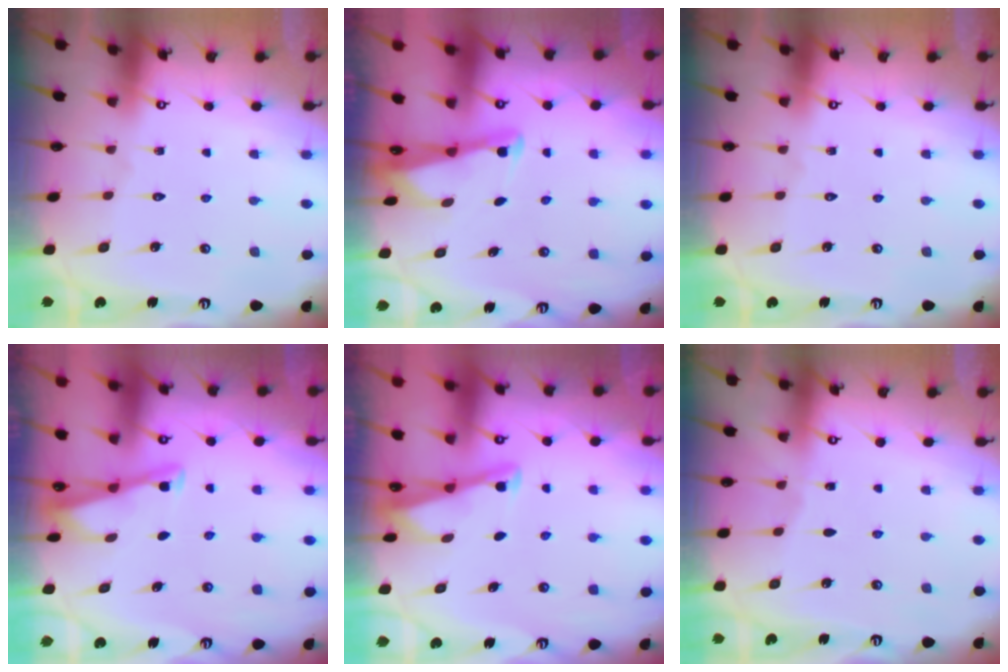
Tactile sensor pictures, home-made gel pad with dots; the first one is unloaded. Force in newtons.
{"total": 2.4, "press": 2.4, "slide": 0.2}
{"total": 0.0}
{"total": 3.3, "press": 3.2, "slide": 0.4}
{"total": 2.8, "press": 2.8, "slide": 0.3}
{"total": 1.5, "press": 1.4, "slide": 0.2}